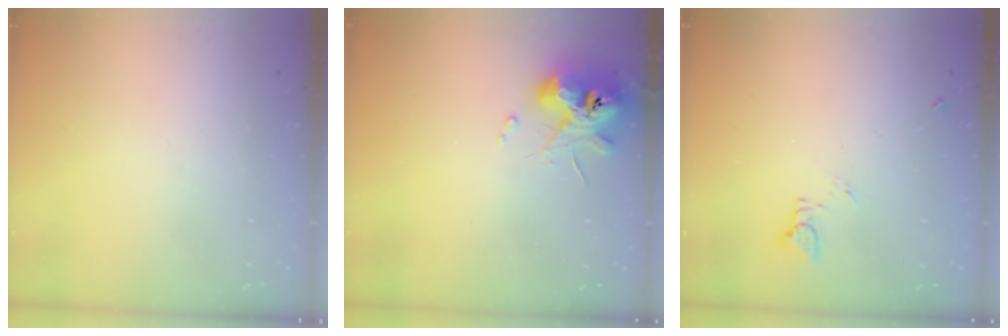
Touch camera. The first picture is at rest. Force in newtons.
{"total": 10.5, "press": 10.4, "slide": 1.4}
{"total": 2.5, "press": 2.5, "slide": 0.3}